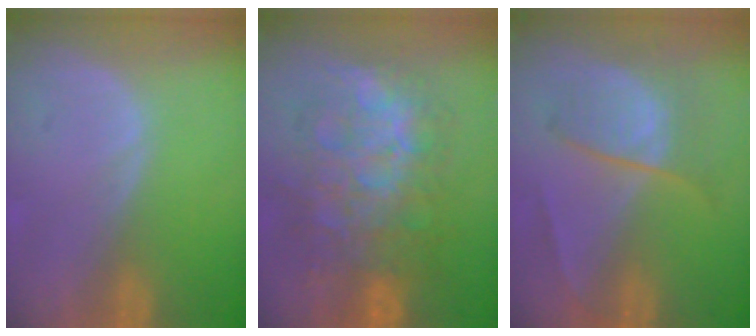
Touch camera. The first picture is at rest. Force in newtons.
{"total": 12.2, "press": 12.2, "slide": 1.1}
{"total": 6.5, "press": 6.2, "slide": 1.9}